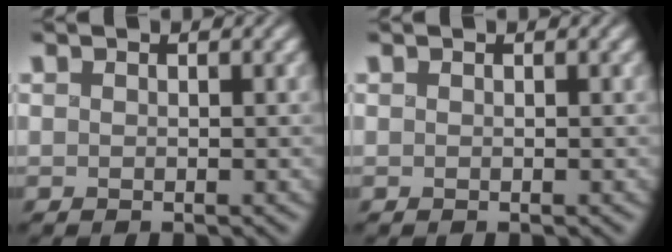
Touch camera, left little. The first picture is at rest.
{"total": 0.0}